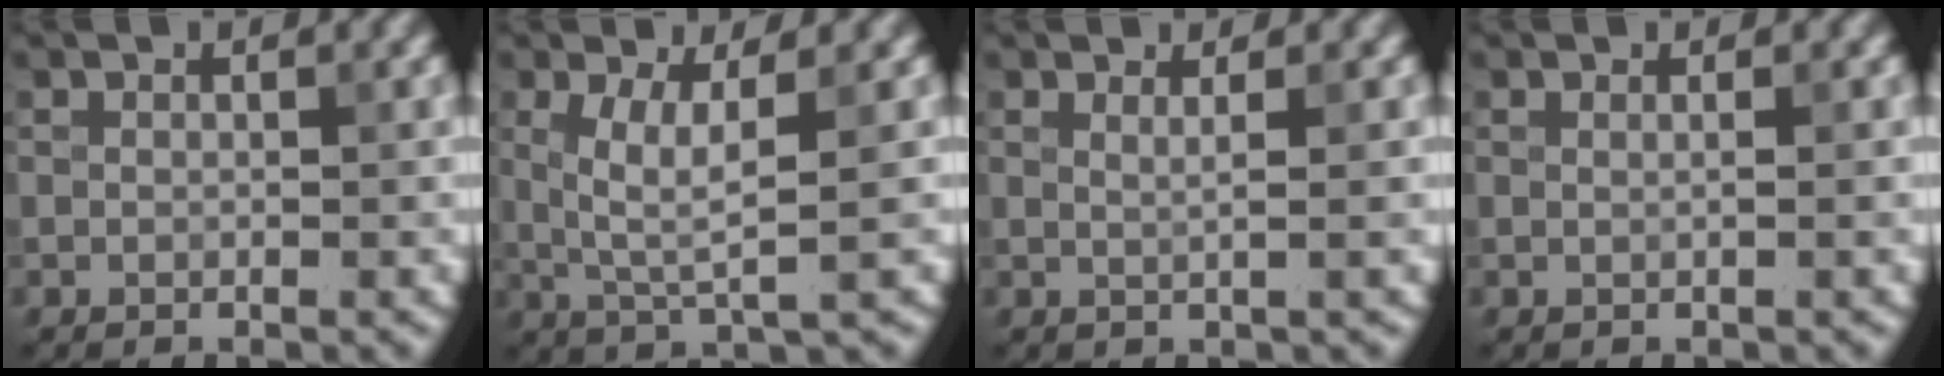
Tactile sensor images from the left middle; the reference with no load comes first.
{"total": 3.6, "force": [0.6, 0.7, 3.5], "torque": [-0.075, -0.002, 0.016]}
{"total": 1.5, "force": [0.6, 0.6, 1.3], "torque": [-0.014, -0.004, -0.003]}
{"total": 1.1, "force": [0.2, 0.5, 1.0], "torque": [-0.006, -0.001, -0.008]}